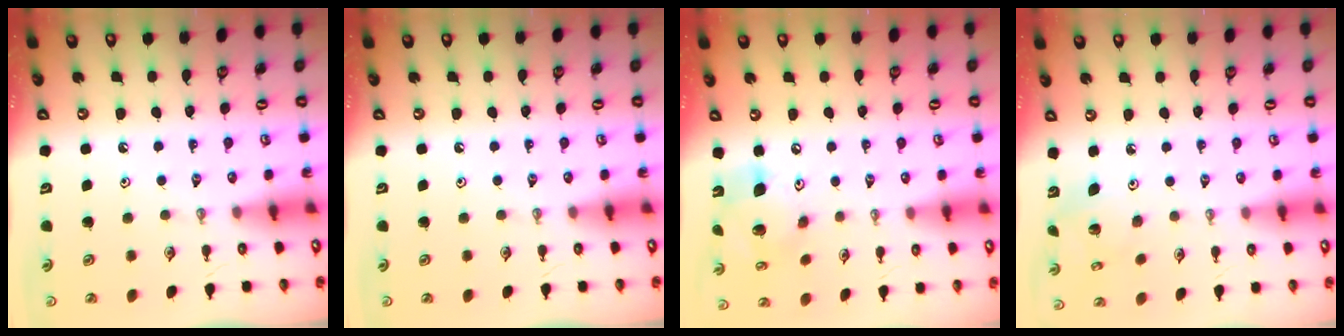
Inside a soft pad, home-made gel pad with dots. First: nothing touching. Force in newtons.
{"total": 0.0}
{"total": 16.2, "press": 15.8, "slide": 3.4}
{"total": 4.2, "press": 4.2, "slide": 0.3}